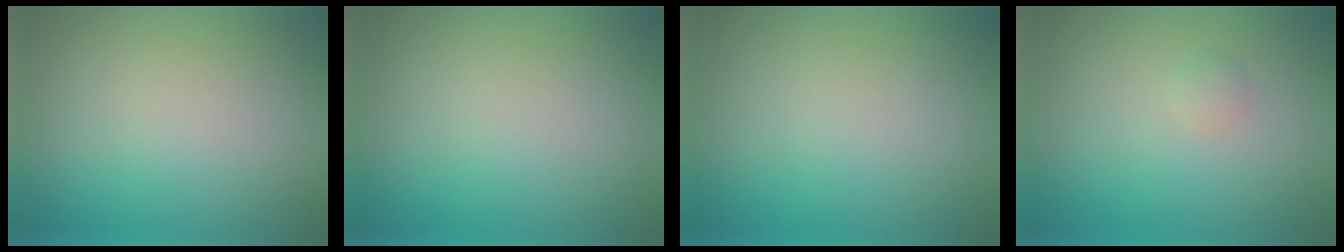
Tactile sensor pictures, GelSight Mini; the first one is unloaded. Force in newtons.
{"total": 0.0}
{"total": 0.0}
{"total": 0.7, "press": 0.7, "slide": 0.0}